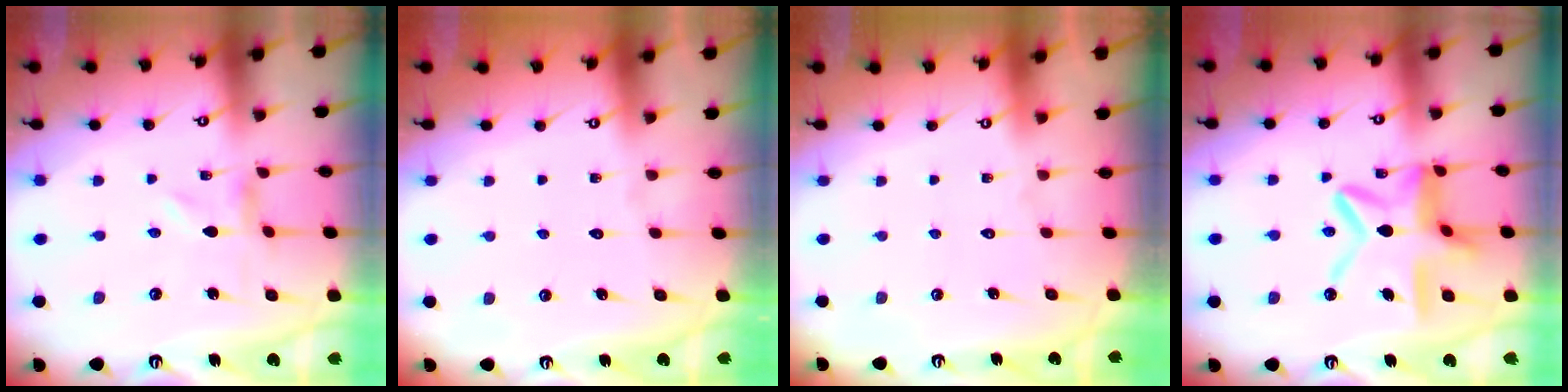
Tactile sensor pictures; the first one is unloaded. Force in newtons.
{"total": 1.5, "press": 1.5, "slide": 0.1}
{"total": 1.6, "press": 1.6, "slide": 0.1}
{"total": 14.5, "press": 14.4, "slide": 1.3}